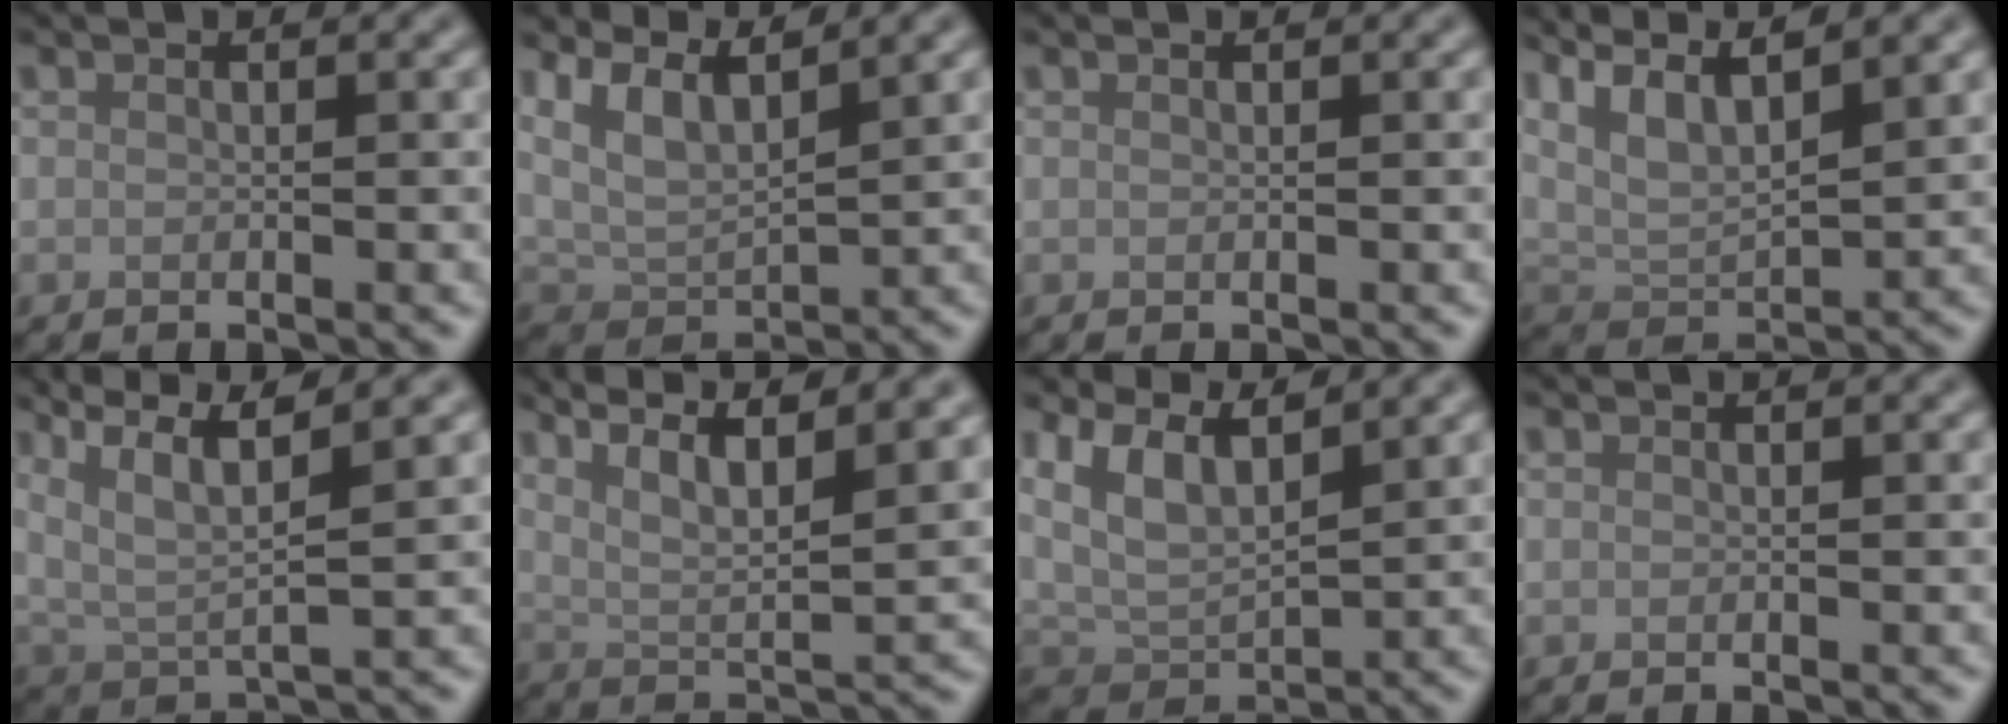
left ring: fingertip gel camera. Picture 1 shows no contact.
{"total": 5.4, "force": [3.4, 2.2, 3.6], "torque": [-0.077, -0.002, 0.069]}
{"total": 0.0}
{"total": 8.0, "force": [5.0, 2.7, 5.6], "torque": [-0.117, 0.015, 0.083]}
{"total": 7.4, "force": [4.3, 2.0, 5.6], "torque": [-0.108, 0.011, 0.079]}
{"total": 9.8, "force": [6.0, 2.5, 7.3], "torque": [-0.108, 0.025, 0.077]}
{"total": 6.4, "force": [3.8, 3.0, 4.3], "torque": [-0.091, -0.001, 0.072]}
{"total": 0.0}